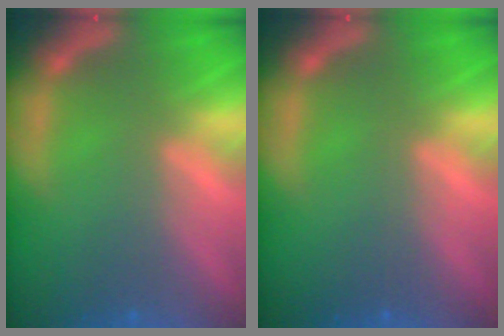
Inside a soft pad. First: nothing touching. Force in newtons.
{"total": 0.0}